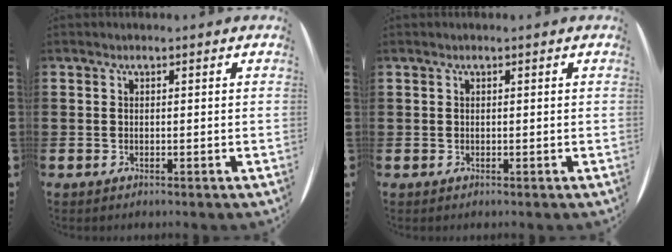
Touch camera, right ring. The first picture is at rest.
{"total": 0.0}